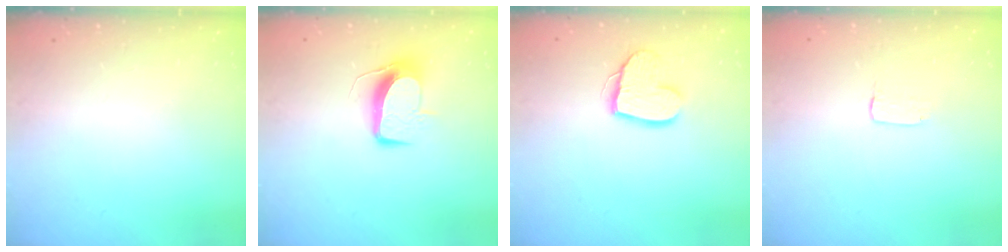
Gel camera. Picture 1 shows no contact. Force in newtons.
{"total": 9.6, "press": 9.6, "slide": 0.2}
{"total": 11.8, "press": 11.7, "slide": 1.2}
{"total": 1.3, "press": 1.2, "slide": 0.1}